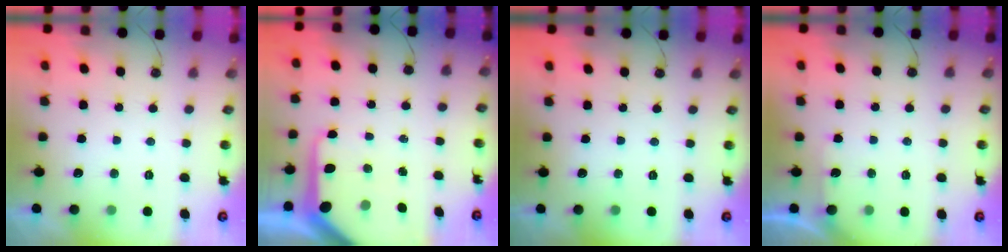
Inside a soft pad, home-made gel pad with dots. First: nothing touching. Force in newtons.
{"total": 11.0, "press": 11.0, "slide": 1.0}
{"total": 0.0}
{"total": 2.1, "press": 2.1, "slide": 0.2}